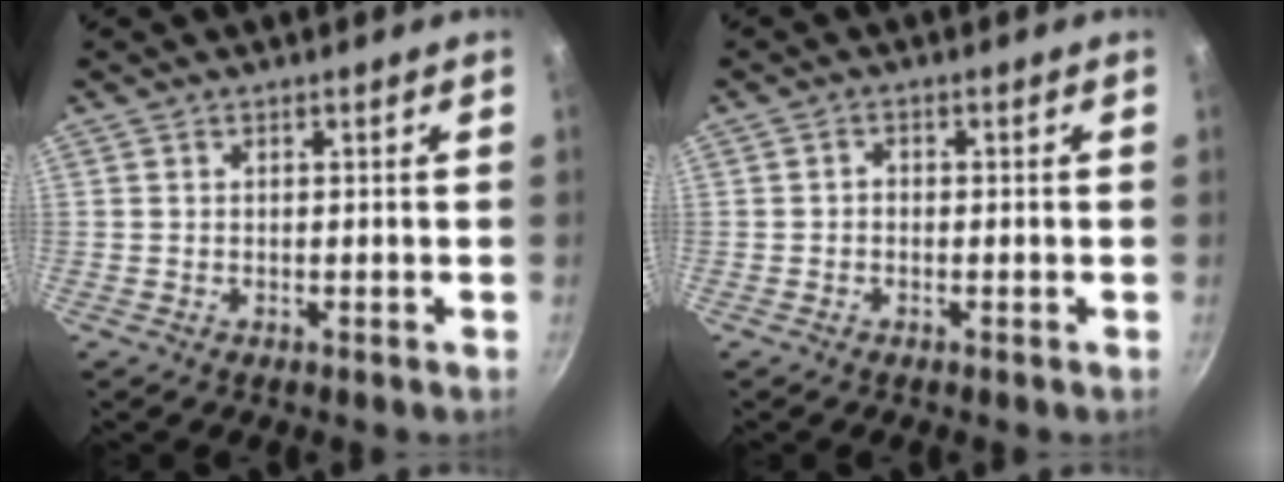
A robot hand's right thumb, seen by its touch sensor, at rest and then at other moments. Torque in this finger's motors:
{"motor_torque": [-0.42, -0.35, 0.23, -0.19, 0.01]}